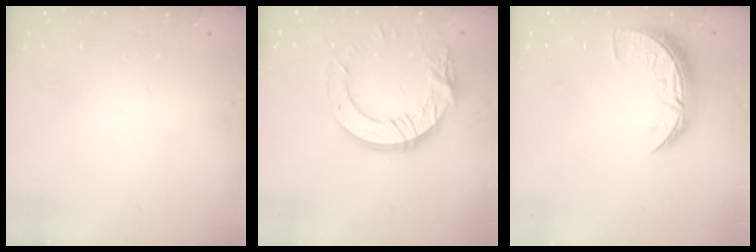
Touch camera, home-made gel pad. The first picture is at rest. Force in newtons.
{"total": 15.2, "press": 15.1, "slide": 1.5}
{"total": 8.6, "press": 8.5, "slide": 0.8}